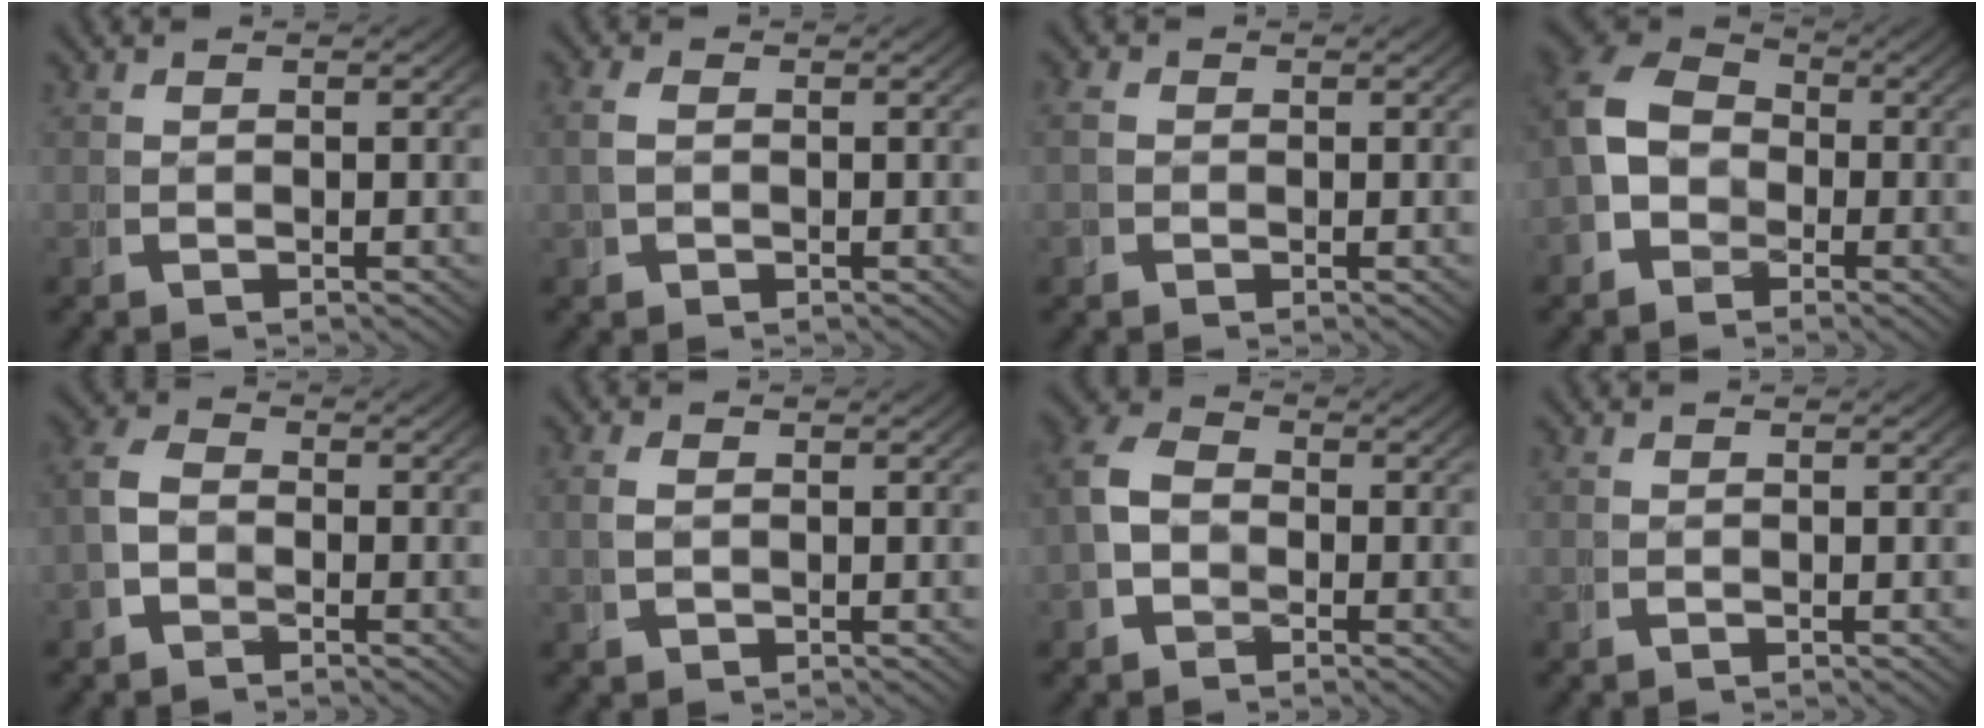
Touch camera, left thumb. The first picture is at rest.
{"total": 1.9, "force": [-0.1, 1.7, 0.8], "torque": [-0.019, -0.003, -0.002]}
{"total": 2.1, "force": [0.0, 2.0, 0.6], "torque": [-0.012, 0.001, -0.006]}
{"total": 8.2, "force": [0.1, 6.9, 4.4], "torque": [-0.087, -0.002, -0.008]}
{"total": 3.0, "force": [-0.7, 2.4, 1.6], "torque": [-0.032, -0.001, -0.020]}
{"total": 1.4, "force": [0.1, 1.2, 0.8], "torque": [-0.014, -0.002, 0.005]}
{"total": 4.5, "force": [-0.3, 3.7, 2.5], "torque": [-0.054, -0.003, -0.012]}
{"total": 0.0}